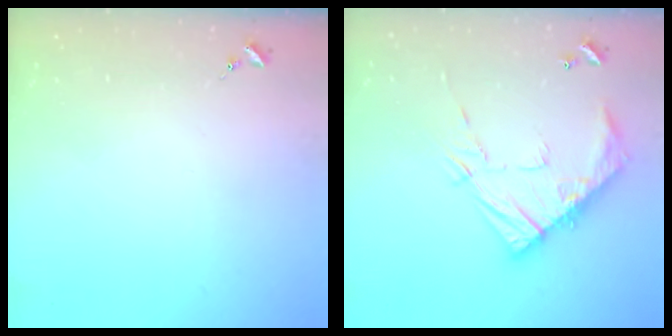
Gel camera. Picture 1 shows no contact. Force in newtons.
{"total": 15.0, "press": 15.0, "slide": 1.0}